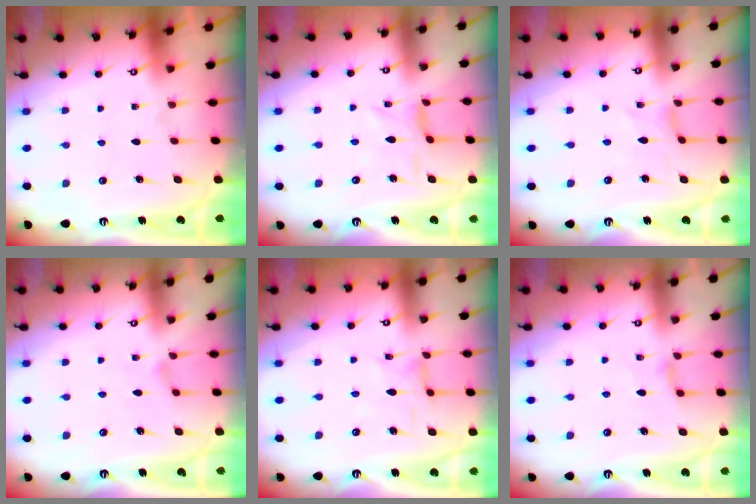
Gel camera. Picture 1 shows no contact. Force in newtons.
{"total": 2.1, "press": 2.1, "slide": 0.6}
{"total": 0.0}
{"total": 1.7, "press": 1.7, "slide": 0.3}
{"total": 1.2, "press": 1.2, "slide": 0.4}
{"total": 3.3, "press": 3.2, "slide": 0.5}